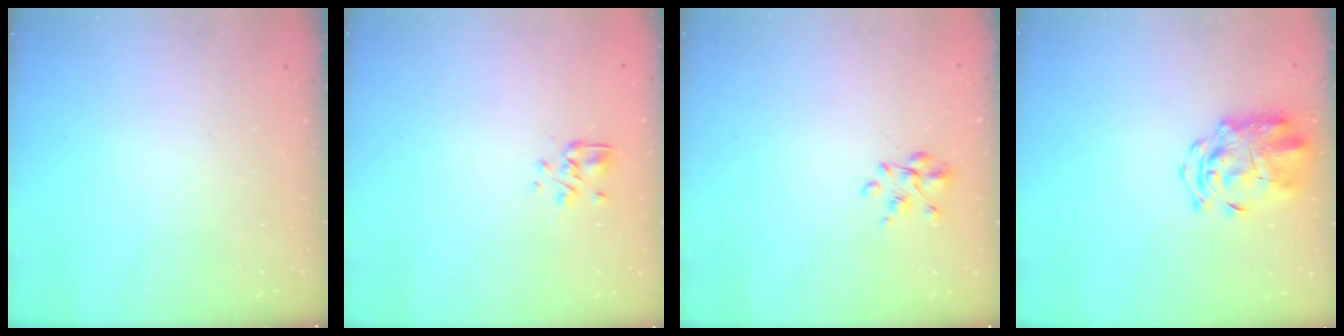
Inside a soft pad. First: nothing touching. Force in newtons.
{"total": 2.5, "press": 2.3, "slide": 1.0}
{"total": 3.7, "press": 3.5, "slide": 1.2}
{"total": 3.6, "press": 3.4, "slide": 1.0}